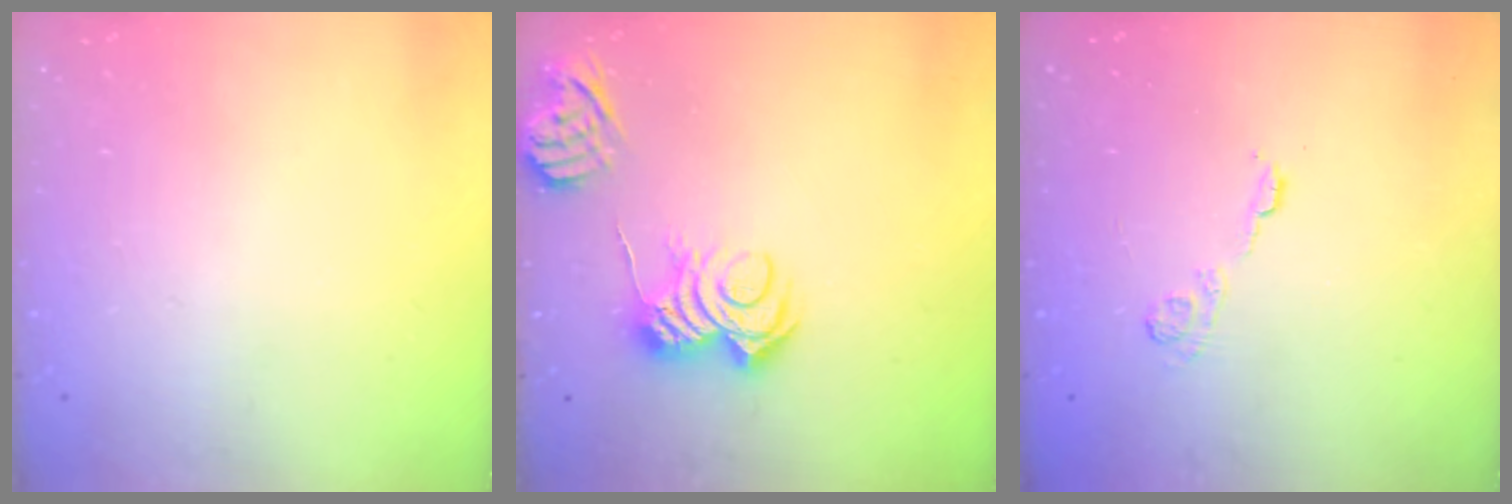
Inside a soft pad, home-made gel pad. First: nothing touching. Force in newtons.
{"total": 10.9, "press": 10.8, "slide": 1.1}
{"total": 4.0, "press": 3.8, "slide": 1.2}